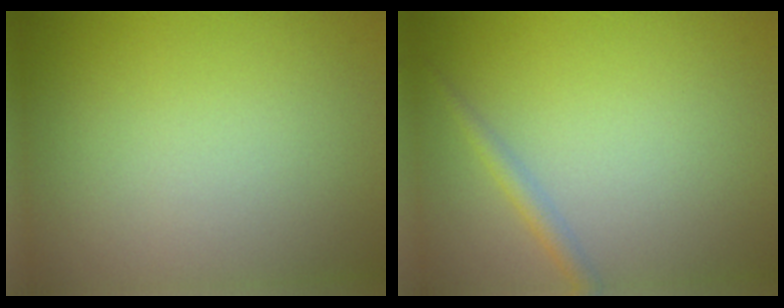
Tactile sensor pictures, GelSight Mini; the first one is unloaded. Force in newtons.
{"total": 1.5, "press": 1.5, "slide": 0.0}